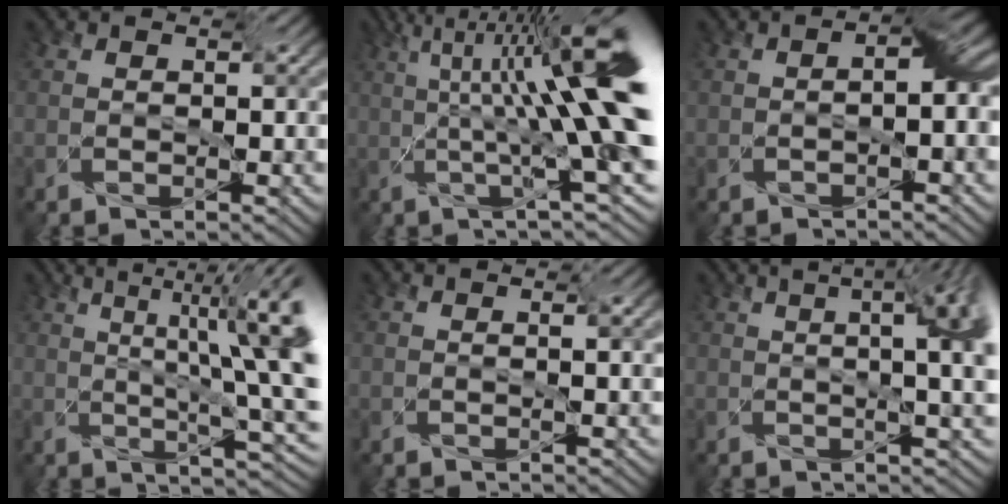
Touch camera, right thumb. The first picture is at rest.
{"total": 12.5, "force": [2.4, 2.1, 12.1], "torque": [-0.202, 0.013, 0.058]}
{"total": 3.4, "force": [-0.9, 0.7, 3.2], "torque": [-0.035, 0.011, -0.021]}
{"total": 11.8, "force": [1.5, 3.0, 11.3], "torque": [-0.138, 0.017, 0.029]}
{"total": 1.4, "force": [0.4, 0.0, 1.3], "torque": [-0.019, 0.005, 0.007]}
{"total": 12.9, "force": [3.9, 4.7, 11.4], "torque": [-0.128, 0.051, 0.053]}